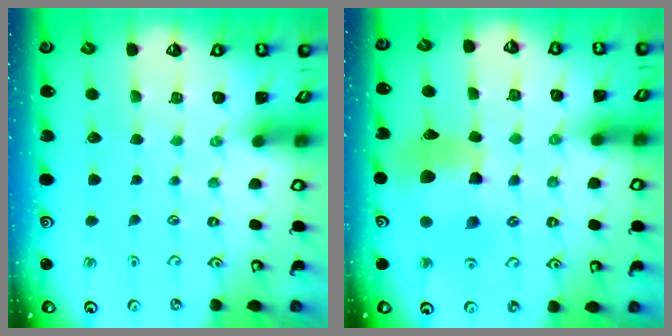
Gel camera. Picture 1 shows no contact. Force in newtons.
{"total": 13.9, "press": 13.8, "slide": 1.6}